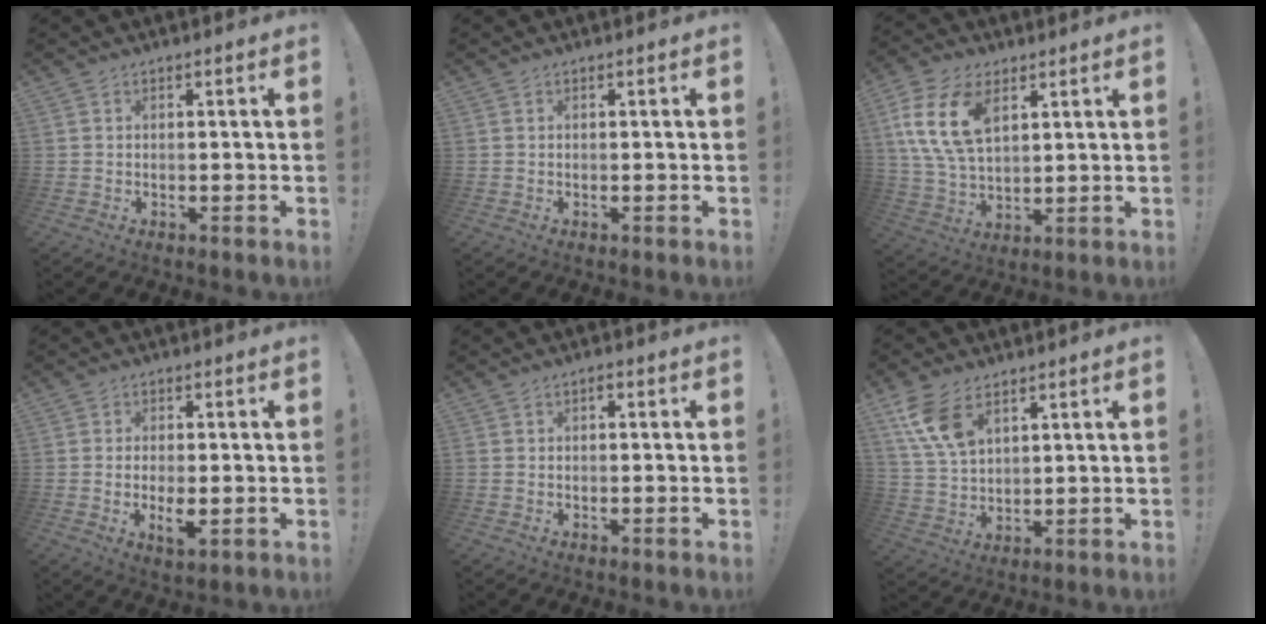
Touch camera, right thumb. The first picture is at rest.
{"total": 0.0}
{"total": 15.6, "force": [6.2, 9.5, 10.6], "torque": [-0.228, -0.010, 0.118]}
{"total": 5.2, "force": [-1.1, 2.1, 4.7], "torque": [-0.080, -0.004, -0.019]}
{"total": 0.7, "force": [-0.4, 0.4, 0.2], "torque": [-0.012, 0.006, -0.009]}
{"total": 10.9, "force": [6.0, 5.9, 6.8], "torque": [-0.134, -0.016, 0.117]}